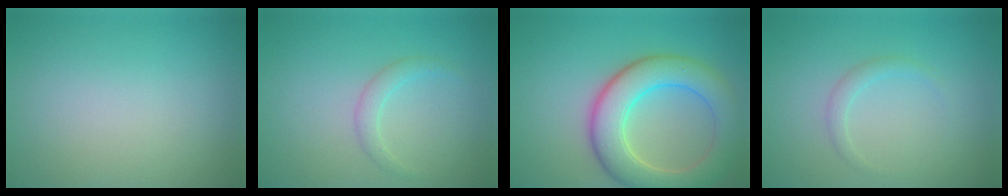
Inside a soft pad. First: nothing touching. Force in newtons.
{"total": 1.5, "press": 1.5, "slide": 0.1}
{"total": 7.7, "press": 7.7, "slide": 0.5}
{"total": 1.2, "press": 1.1, "slide": 0.2}